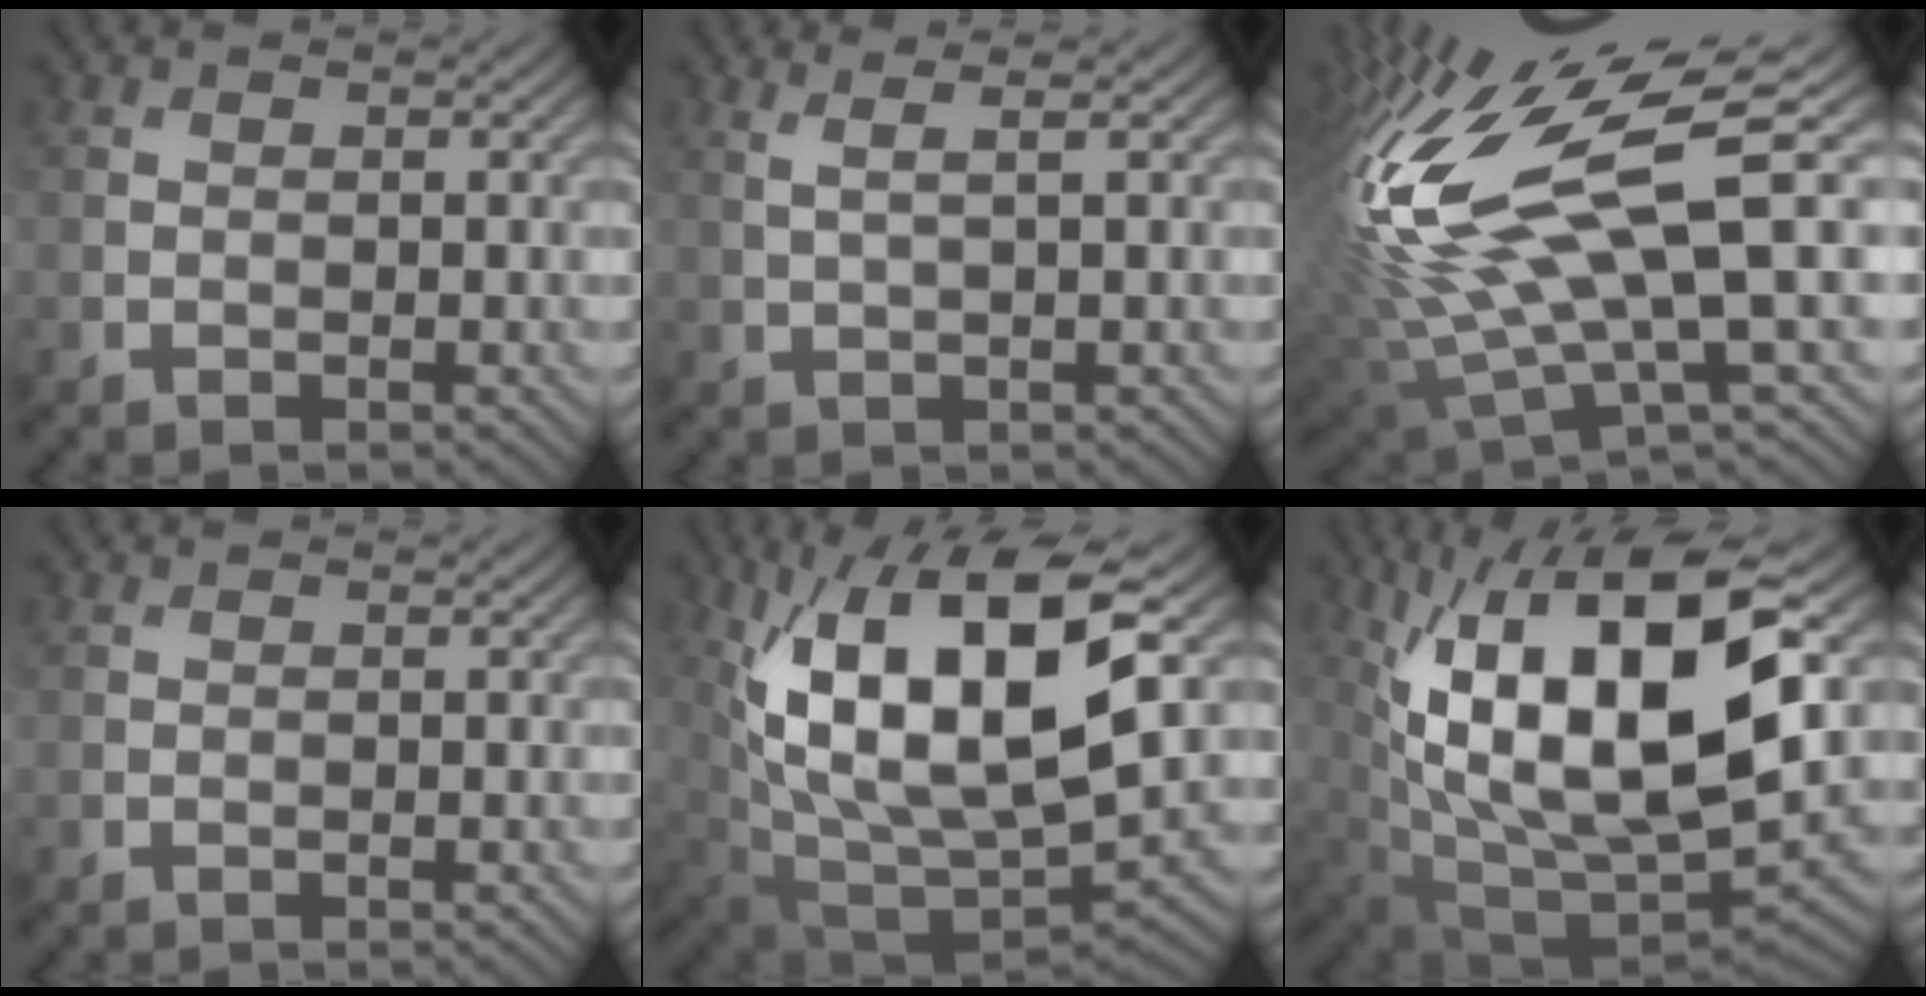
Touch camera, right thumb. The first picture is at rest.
{"total": 2.6, "force": [1.4, 0.4, 2.2], "torque": [-0.036, 0.007, 0.012]}
{"total": 18.0, "force": [3.9, 5.7, 16.6], "torque": [-0.380, 0.001, 0.082]}
{"total": 0.0}
{"total": 16.9, "force": [5.3, 7.2, 14.3], "torque": [-0.271, 0.001, 0.095]}
{"total": 19.1, "force": [5.1, 8.7, 16.2], "torque": [-0.301, 0.013, 0.087]}